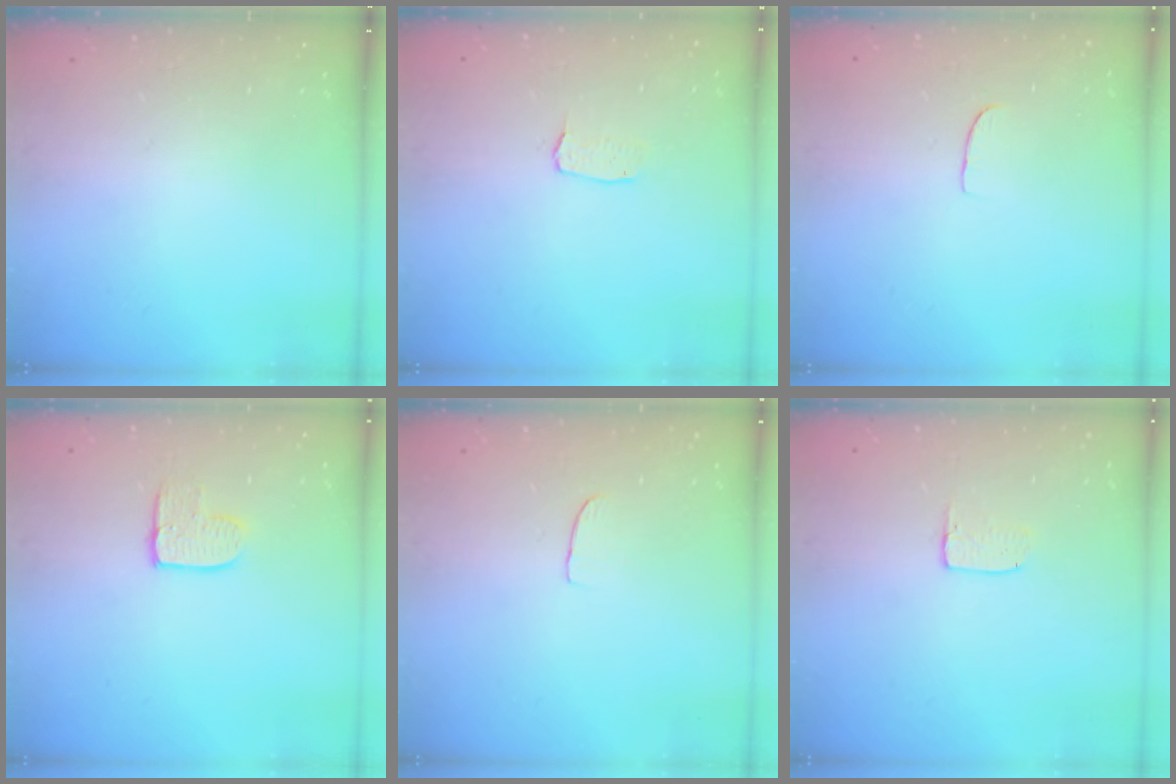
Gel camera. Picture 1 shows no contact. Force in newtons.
{"total": 2.9, "press": 2.9, "slide": 0.2}
{"total": 5.7, "press": 5.7, "slide": 0.5}
{"total": 7.0, "press": 7.0, "slide": 0.4}
{"total": 2.6, "press": 2.6, "slide": 0.2}
{"total": 4.1, "press": 4.1, "slide": 0.3}